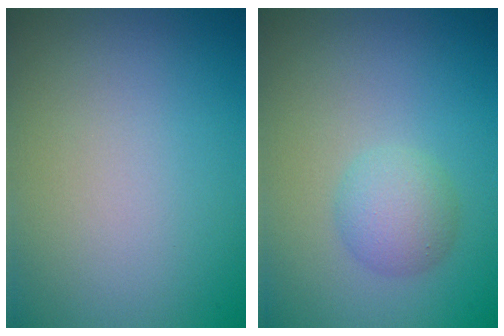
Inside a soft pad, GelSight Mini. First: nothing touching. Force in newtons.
{"total": 2.6, "press": 2.6, "slide": 0.1}